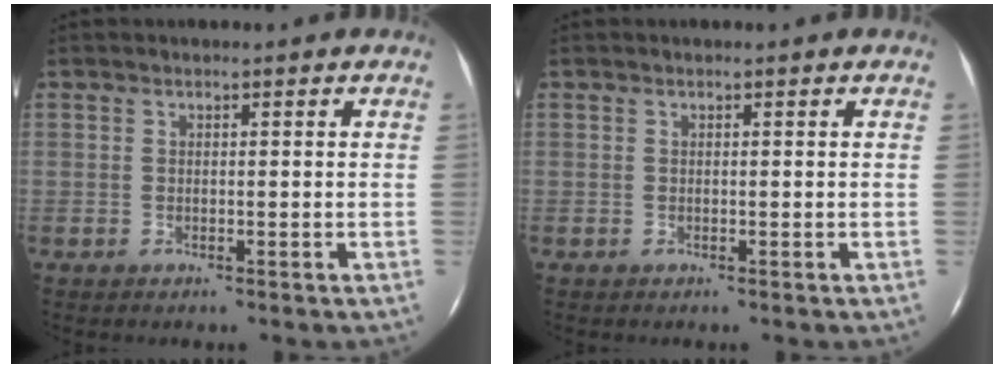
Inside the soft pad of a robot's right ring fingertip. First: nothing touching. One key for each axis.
{"total": 0.0}